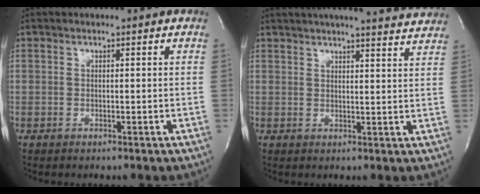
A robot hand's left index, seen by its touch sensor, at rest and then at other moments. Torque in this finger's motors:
{"motor_torque": [-0.25, -0.37, 0.53, 0.11]}